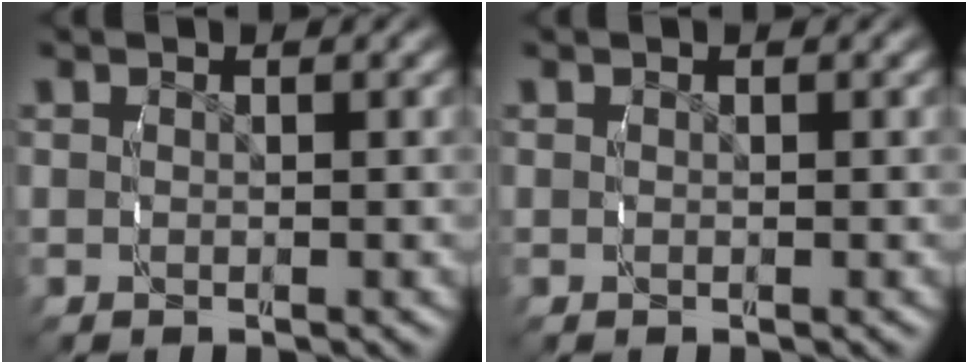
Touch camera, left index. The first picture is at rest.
{"total": 0.0}